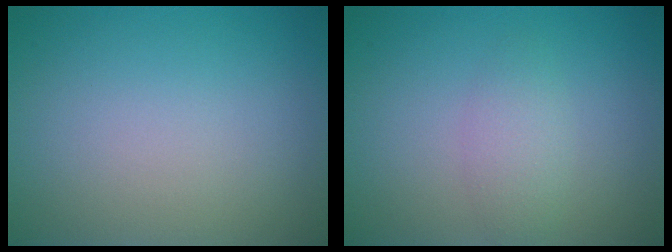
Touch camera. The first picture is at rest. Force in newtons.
{"total": 1.9, "press": 1.9, "slide": 0.0}